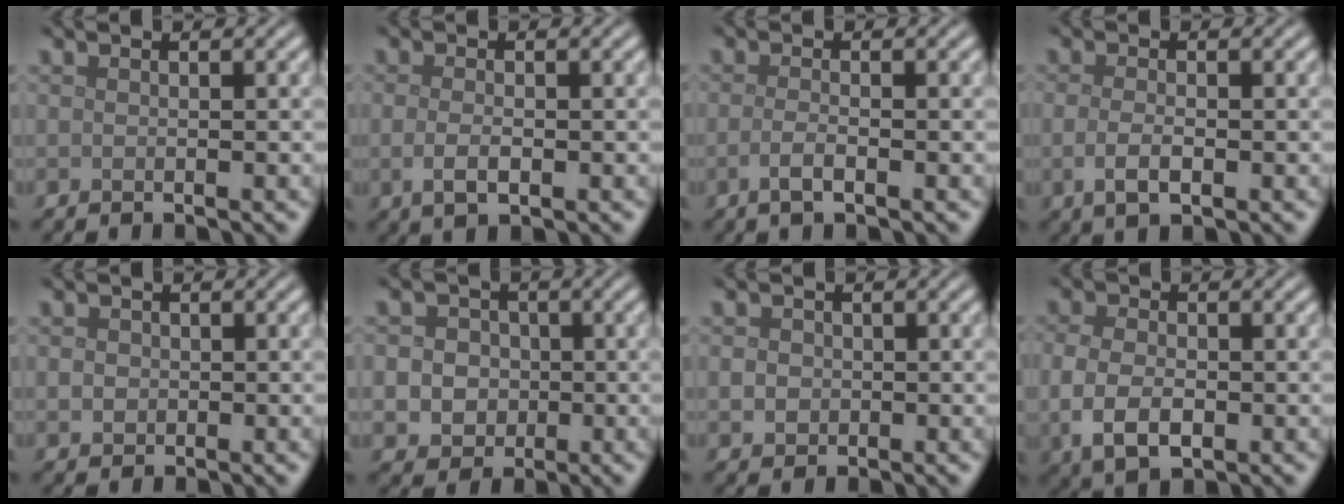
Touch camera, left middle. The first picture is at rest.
{"total": 1.9, "force": [-0.4, 0.9, 1.7], "torque": [-0.039, -0.007, -0.008]}
{"total": 1.8, "force": [-0.7, 0.6, 1.6], "torque": [-0.027, 0.000, -0.018]}
{"total": 2.2, "force": [-0.5, 1.0, 2.0], "torque": [-0.043, -0.006, -0.011]}
{"total": 1.2, "force": [0.0, 1.1, 0.4], "torque": [-0.005, -0.005, -0.002]}
{"total": 5.9, "force": [-0.2, 5.5, 2.2], "torque": [-0.022, 0.027, -0.027]}
{"total": 1.7, "force": [-0.1, 1.6, 0.7], "torque": [-0.009, -0.007, 0.002]}
{"total": 4.3, "force": [-0.9, 2.7, 3.2], "torque": [-0.072, -0.010, -0.017]}